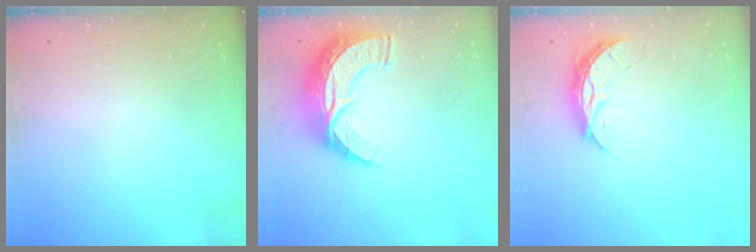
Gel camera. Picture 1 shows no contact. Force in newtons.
{"total": 13.7, "press": 13.6, "slide": 0.8}
{"total": 6.1, "press": 6.1, "slide": 0.4}